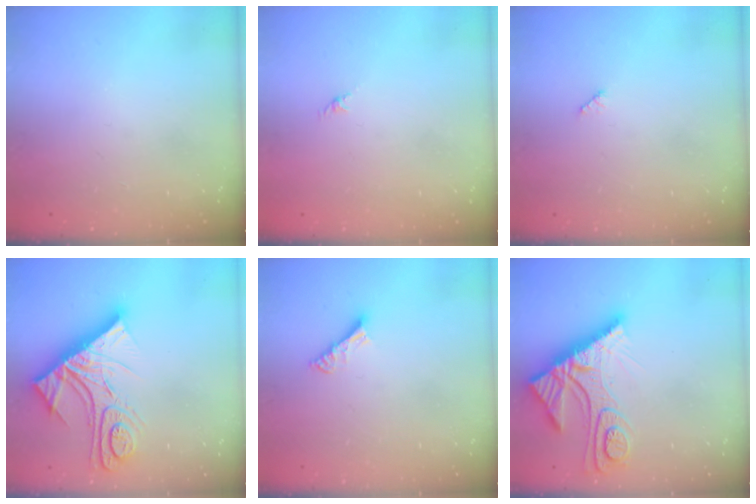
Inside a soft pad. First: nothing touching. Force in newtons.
{"total": 0.0}
{"total": 3.2, "press": 3.2, "slide": 0.4}
{"total": 21.6, "press": 21.5, "slide": 2.3}
{"total": 5.4, "press": 5.4, "slide": 0.2}
{"total": 15.3, "press": 15.3, "slide": 1.4}